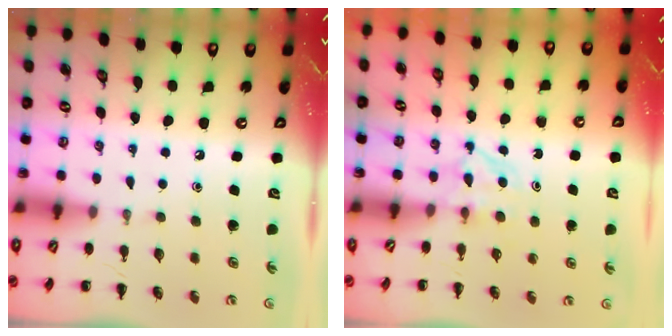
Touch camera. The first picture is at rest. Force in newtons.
{"total": 3.3, "press": 3.1, "slide": 1.2}